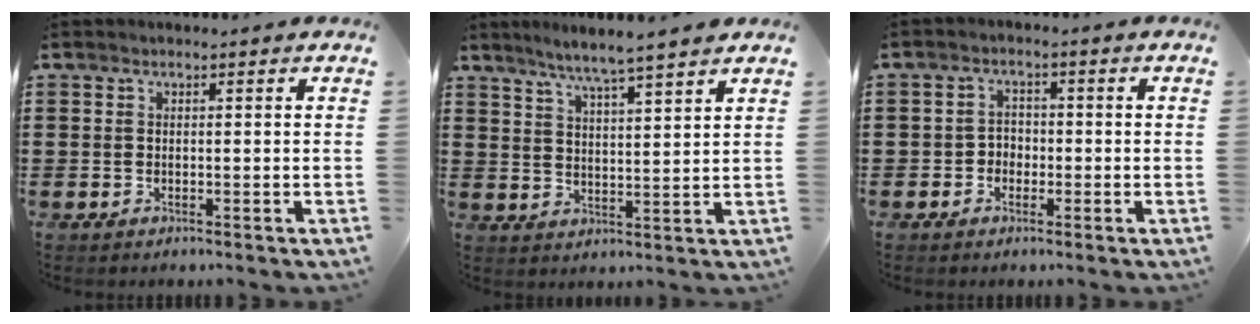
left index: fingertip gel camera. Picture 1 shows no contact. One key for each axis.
{"total": 5.1, "fx": 4.5, "fy": -0.8, "fz": 2.2, "tx": -0.060, "ty": -0.021, "tz": 0.075}
{"total": 2.2, "fx": -1.2, "fy": 1.7, "fz": 0.5, "tx": -0.017, "ty": 0.006, "tz": -0.028}